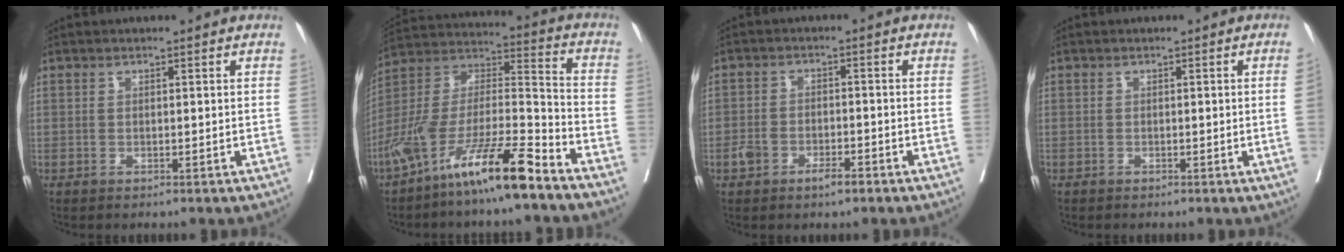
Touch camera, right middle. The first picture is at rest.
{"total": 16.7, "force": [-11.7, 1.6, 11.8], "torque": [-0.243, -0.007, -0.217]}
{"total": 4.0, "force": [-2.4, 1.8, 2.8], "torque": [-0.055, 0.009, -0.036]}
{"total": 1.2, "force": [-0.2, -0.4, 1.1], "torque": [-0.014, -0.002, -0.003]}